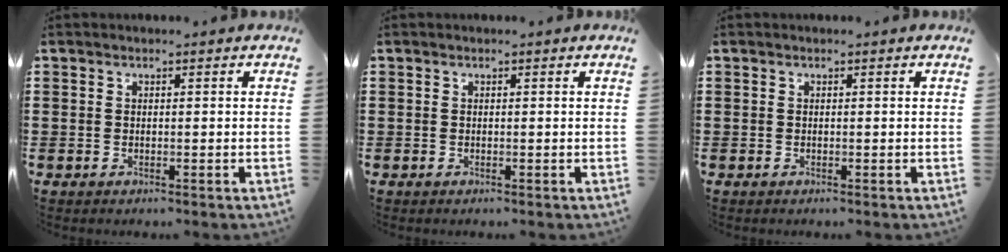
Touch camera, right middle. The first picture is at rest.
{"total": 0.0}
{"total": 0.0}